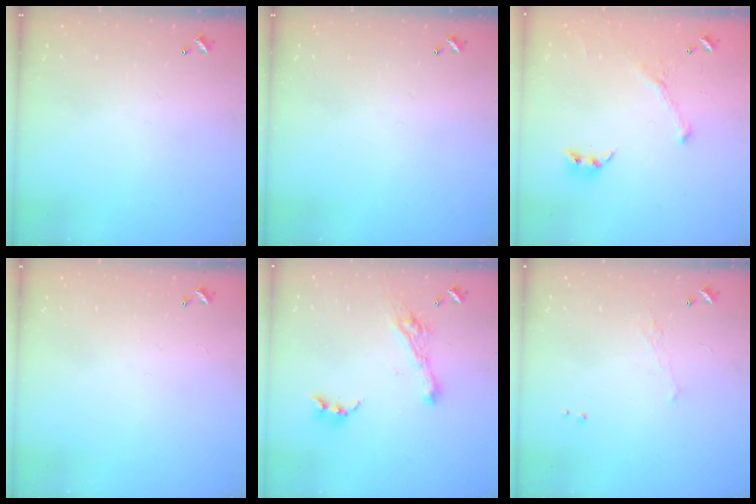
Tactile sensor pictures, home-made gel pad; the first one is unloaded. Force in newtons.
{"total": 0.0}
{"total": 2.0, "press": 2.0, "slide": 0.4}
{"total": 1.0, "press": 0.9, "slide": 0.5}
{"total": 6.4, "press": 6.4, "slide": 0.8}
{"total": 0.7, "press": 0.0, "slide": 0.7}